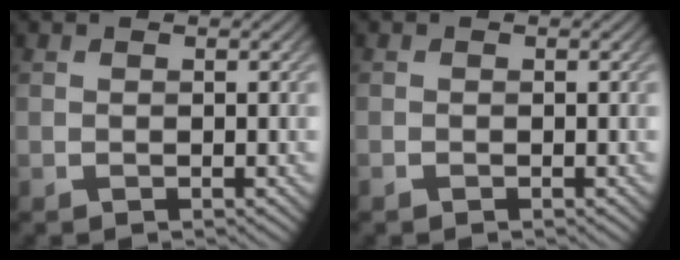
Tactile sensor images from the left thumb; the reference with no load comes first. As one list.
[{"total": 0.0}]